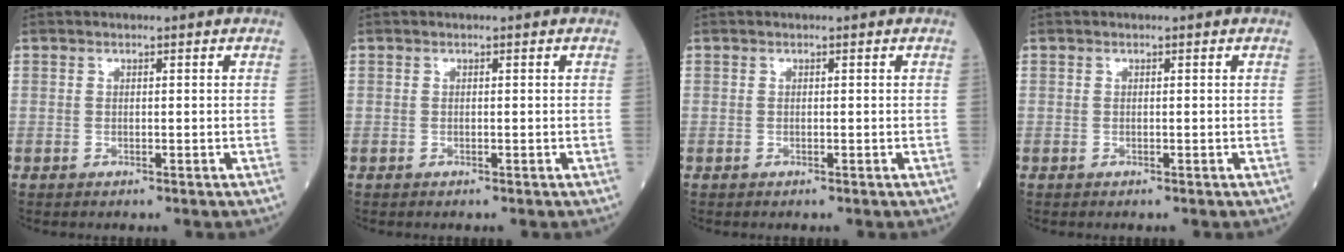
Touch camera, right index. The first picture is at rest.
{"total": 0.0}
{"total": 0.0}
{"total": 0.0}